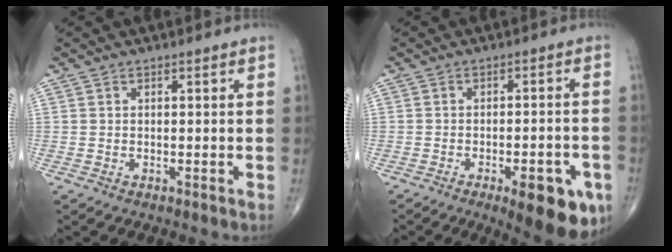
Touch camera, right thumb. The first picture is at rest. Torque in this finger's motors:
{"motor_torque": [2.29, 1.37, 0.90, -0.99, 0.35]}